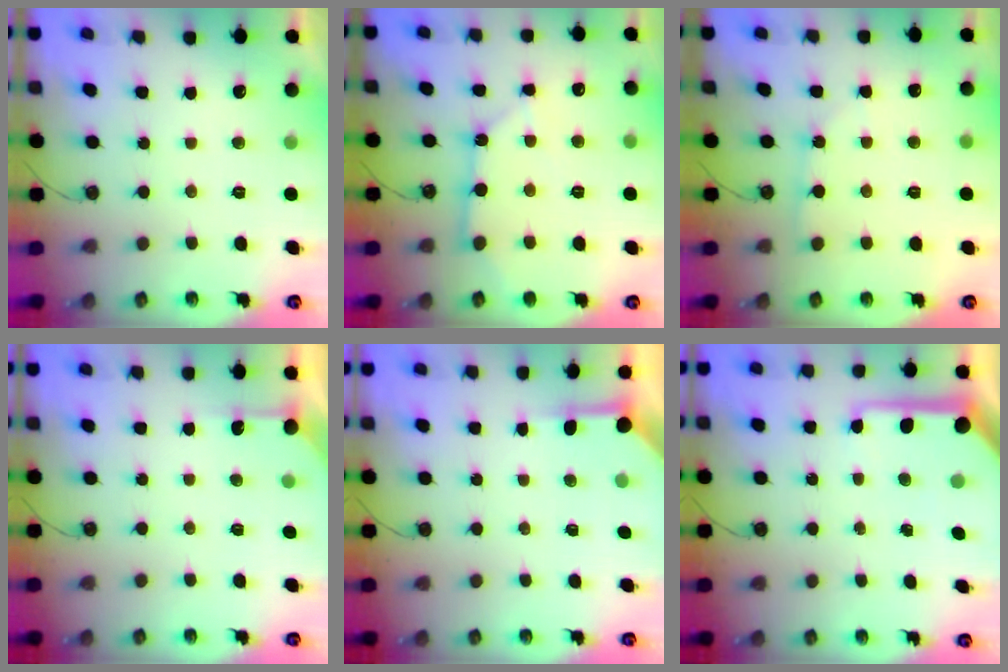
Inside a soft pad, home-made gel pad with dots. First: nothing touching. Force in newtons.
{"total": 8.7, "press": 8.6, "slide": 0.7}
{"total": 2.6, "press": 2.6, "slide": 0.3}
{"total": 2.6, "press": 2.6, "slide": 0.3}
{"total": 3.8, "press": 3.8, "slide": 0.4}
{"total": 9.7, "press": 9.6, "slide": 1.1}